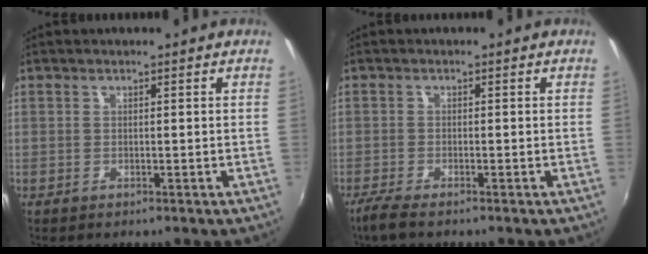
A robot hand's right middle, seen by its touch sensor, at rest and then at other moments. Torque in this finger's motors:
{"motor_torque": [0.30, -0.31, 0.00, 0.04]}